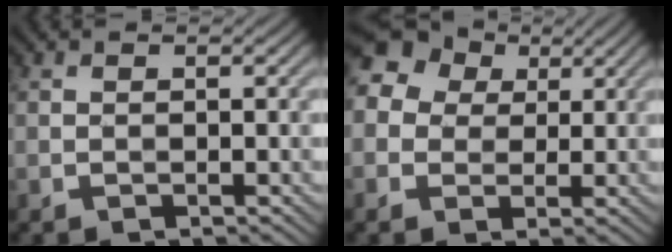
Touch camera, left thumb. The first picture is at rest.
{"total": 12.0, "force": [4.1, 9.9, 5.3], "torque": [-0.156, 0.031, 0.060]}